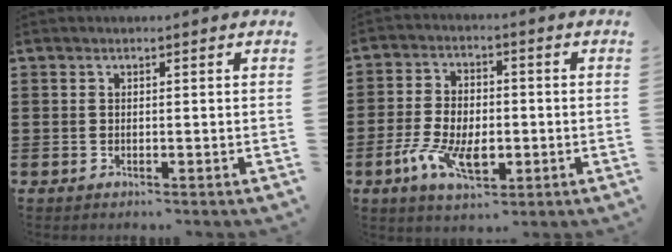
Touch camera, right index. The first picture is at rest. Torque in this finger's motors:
{"motor_torque": [1.50, 0.64, 0.51, 0.15]}